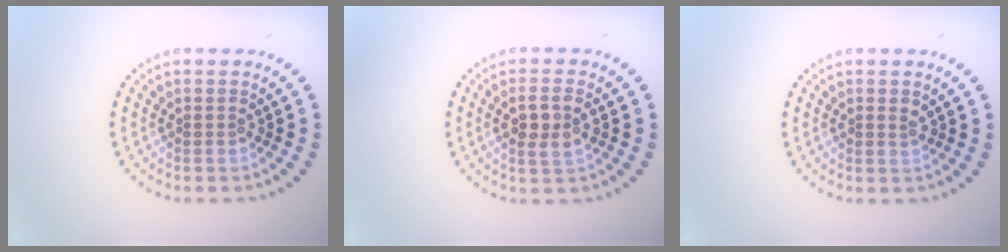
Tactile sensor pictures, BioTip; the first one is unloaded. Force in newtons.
{"total": 2.7, "press": 2.5, "slide": 0.9}
{"total": 0.8, "press": 0.8, "slide": 0.2}